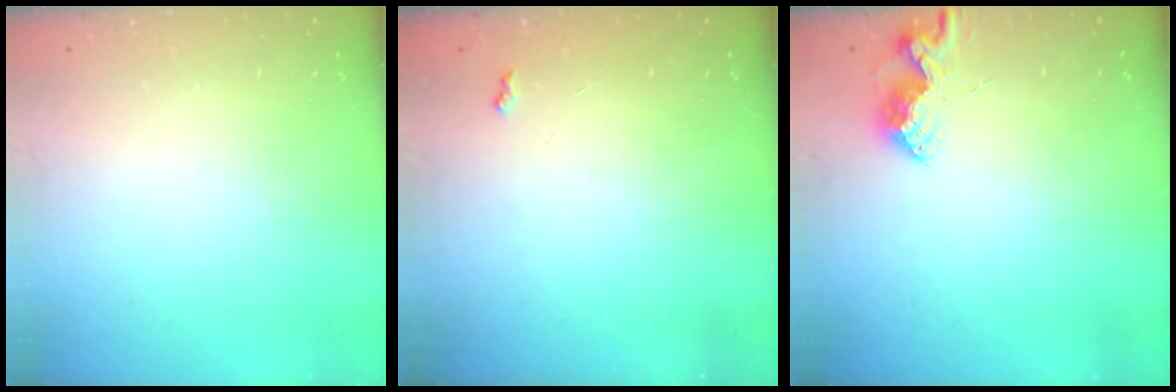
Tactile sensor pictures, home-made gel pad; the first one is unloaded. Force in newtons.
{"total": 3.1, "press": 3.1, "slide": 0.5}
{"total": 8.2, "press": 8.2, "slide": 0.4}